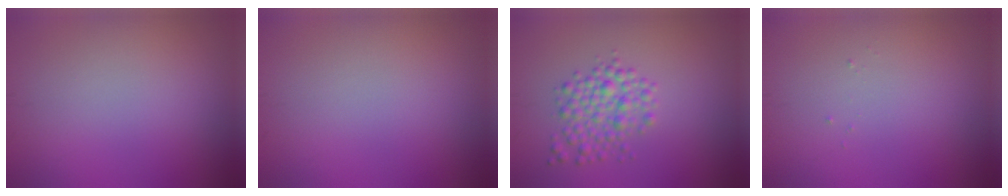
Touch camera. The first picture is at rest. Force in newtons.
{"total": 0.0}
{"total": 3.3, "press": 3.3, "slide": 0.1}
{"total": 0.0}